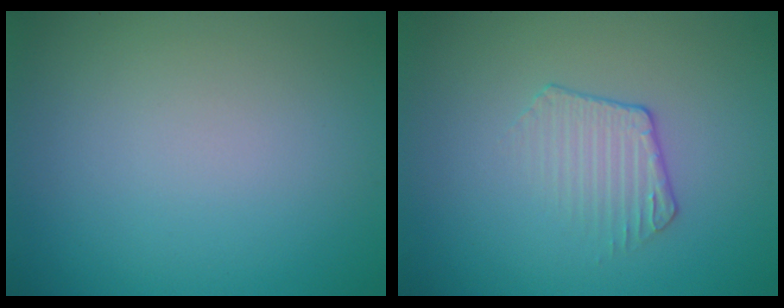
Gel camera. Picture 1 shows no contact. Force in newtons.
{"total": 1.8, "press": 1.1, "slide": 1.4}